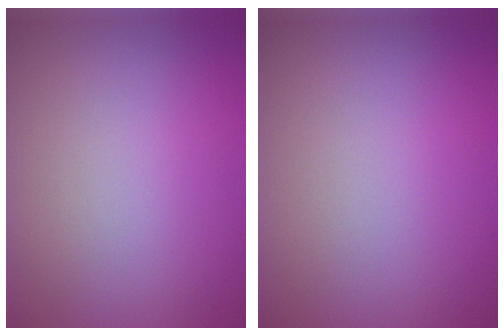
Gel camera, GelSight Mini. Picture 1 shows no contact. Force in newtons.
{"total": 0.0}